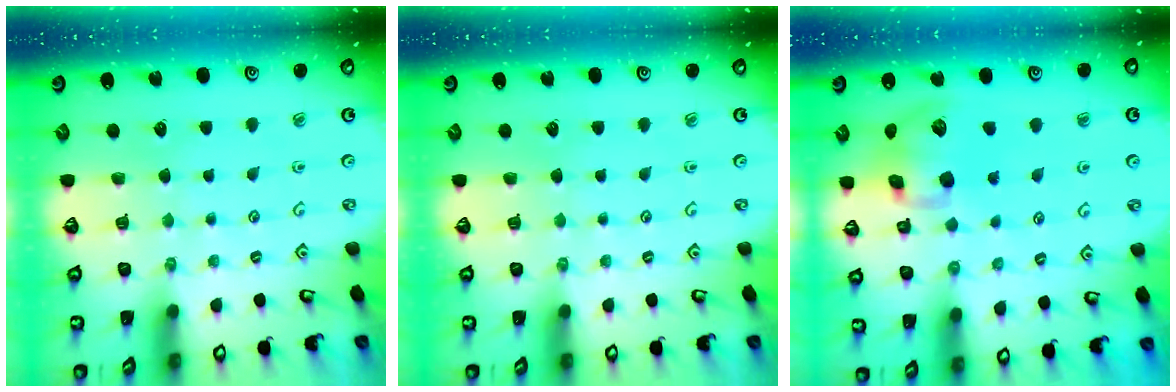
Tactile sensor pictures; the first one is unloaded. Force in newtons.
{"total": 0.0}
{"total": 12.3, "press": 12.2, "slide": 1.7}